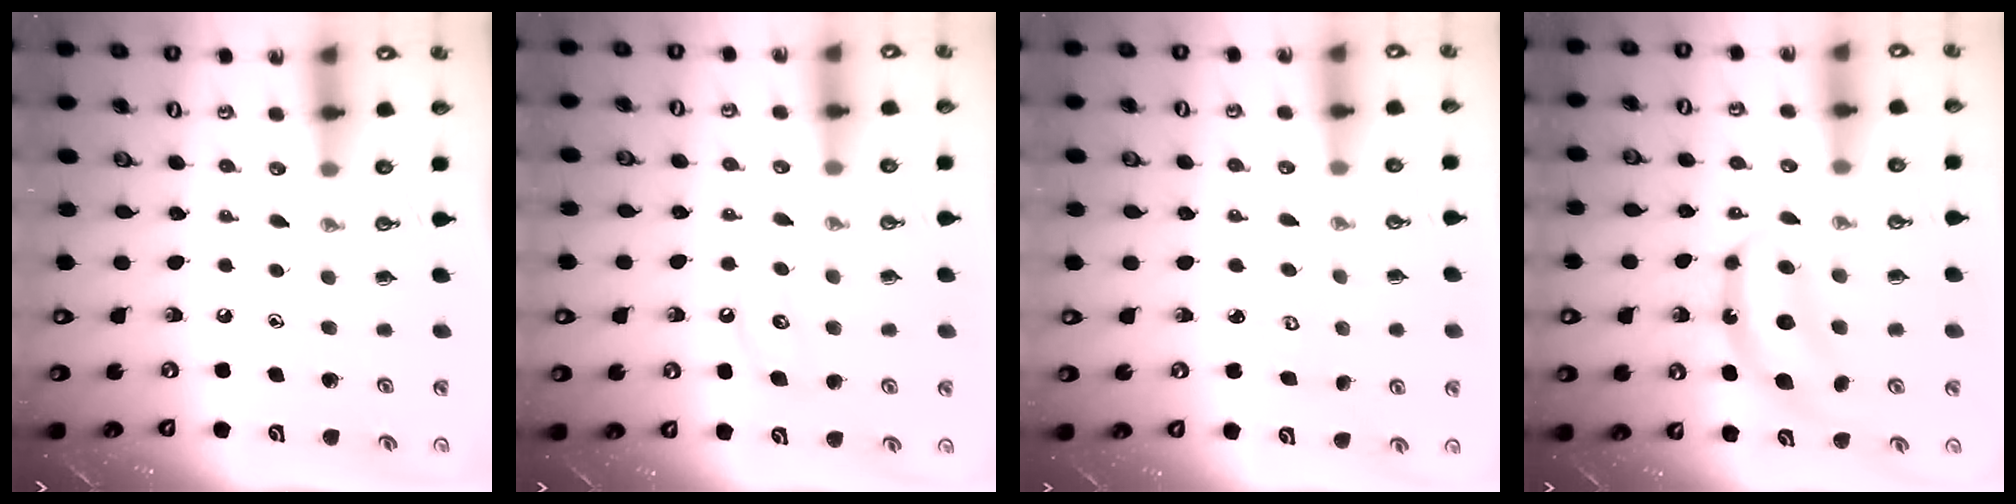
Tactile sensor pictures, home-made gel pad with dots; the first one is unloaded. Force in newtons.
{"total": 5.5, "press": 5.5, "slide": 0.4}
{"total": 4.0, "press": 4.0, "slide": 0.3}
{"total": 7.8, "press": 7.8, "slide": 0.5}